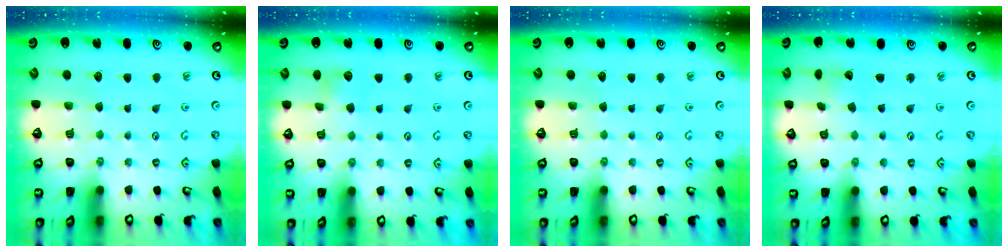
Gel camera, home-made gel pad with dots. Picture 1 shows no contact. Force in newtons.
{"total": 5.0, "press": 5.0, "slide": 0.6}
{"total": 0.0}
{"total": 2.6, "press": 2.6, "slide": 0.4}